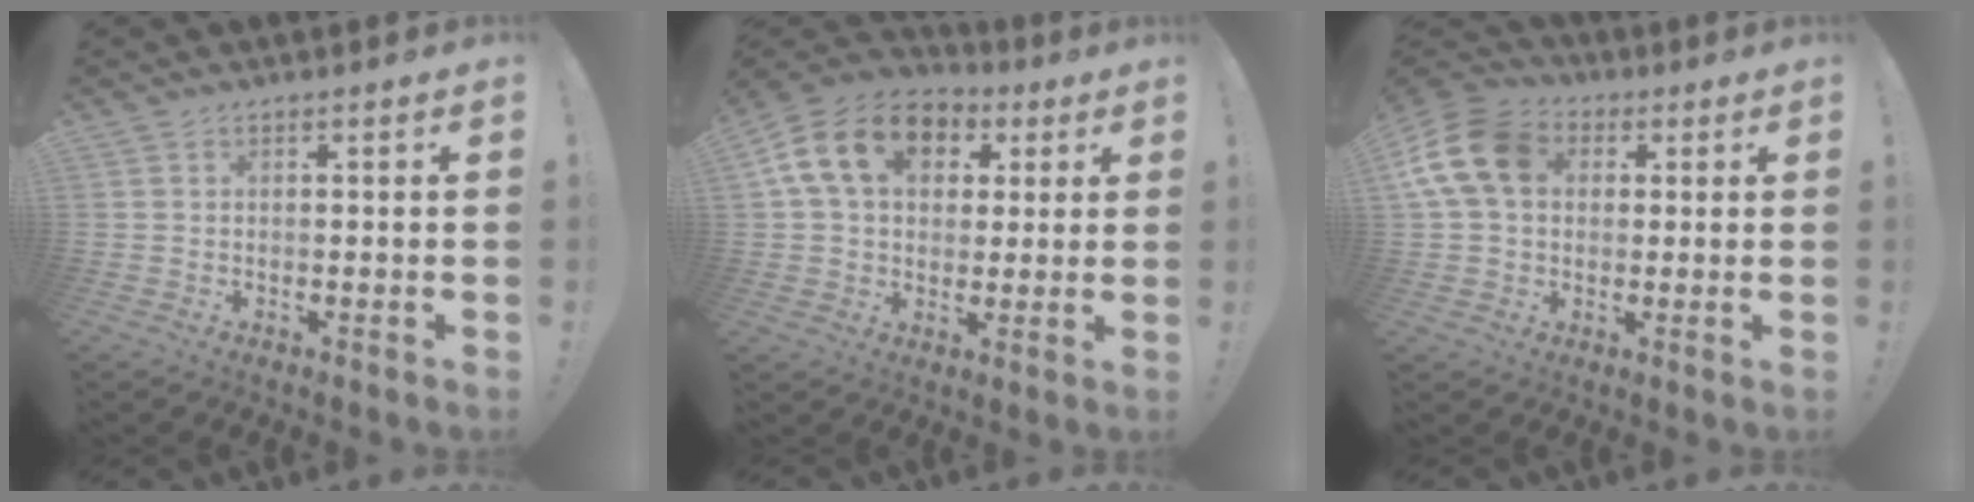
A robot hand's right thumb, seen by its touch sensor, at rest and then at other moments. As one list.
[{"total": 16.6, "force": [5.3, 11.9, 10.3], "torque": [-0.173, 0.003, 0.100]}, {"total": 14.9, "force": [3.3, 11.2, 9.2], "torque": [-0.170, 0.008, 0.070]}]